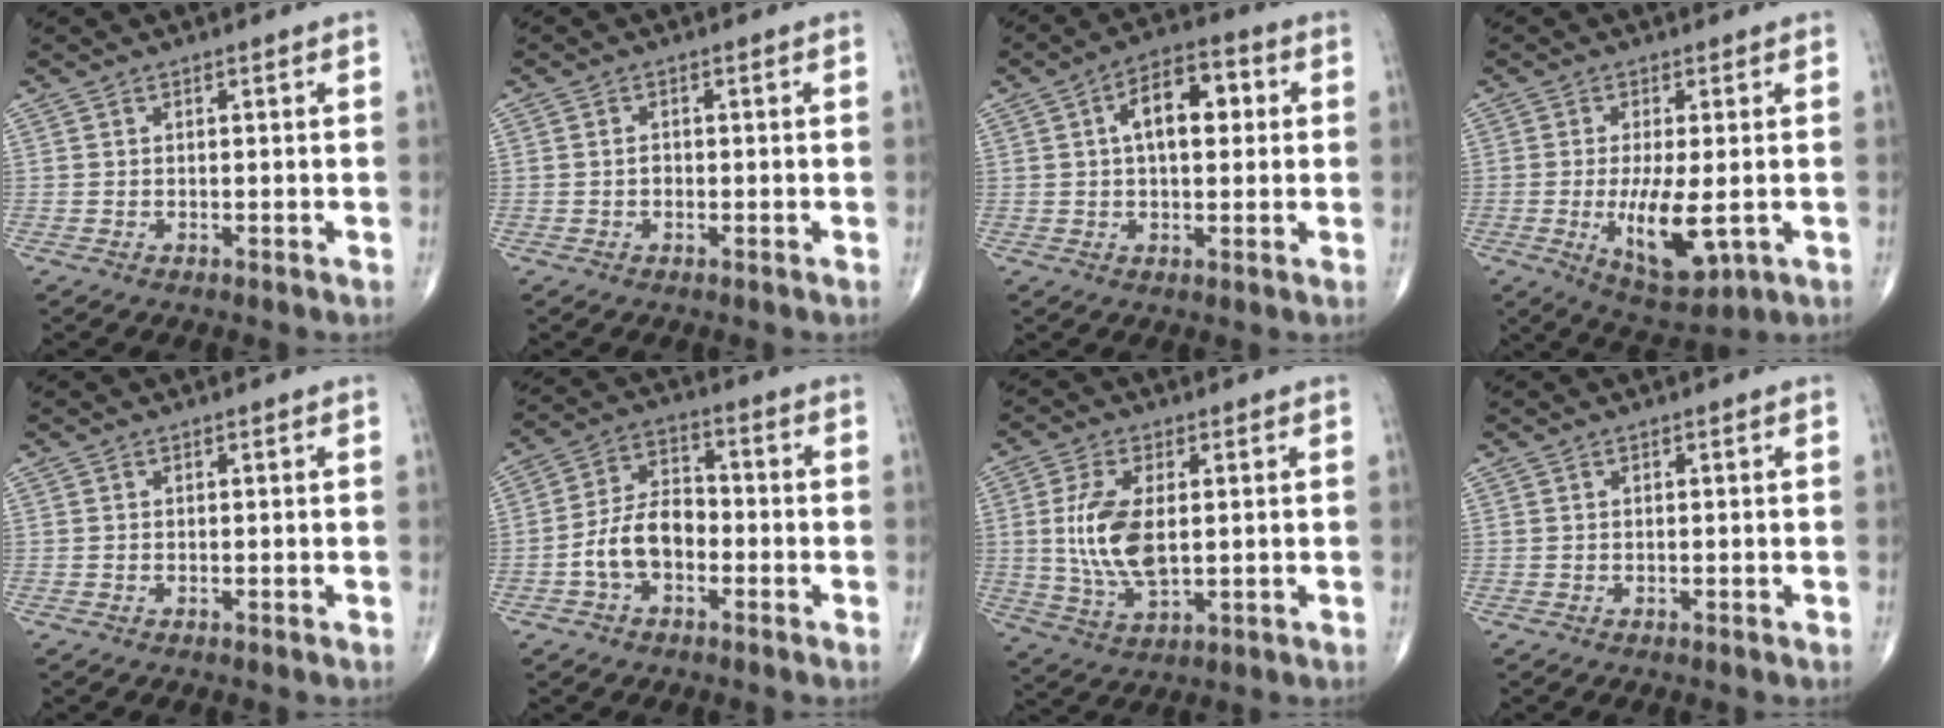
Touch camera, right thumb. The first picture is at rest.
{"total": 1.1, "force": [-0.3, 0.8, 0.7], "torque": [-0.008, 0.002, -0.005]}
{"total": 10.1, "force": [1.9, 5.3, 8.4], "torque": [-0.116, 0.020, 0.022]}
{"total": 10.2, "force": [-1.7, 3.6, 9.4], "torque": [-0.159, -0.024, -0.018]}
{"total": 0.0}
{"total": 9.2, "force": [-2.8, 5.7, 6.7], "torque": [-0.115, 0.035, -0.062]}
{"total": 11.0, "force": [0.8, 5.2, 9.6], "torque": [-0.198, -0.013, 0.022]}
{"total": 0.0}